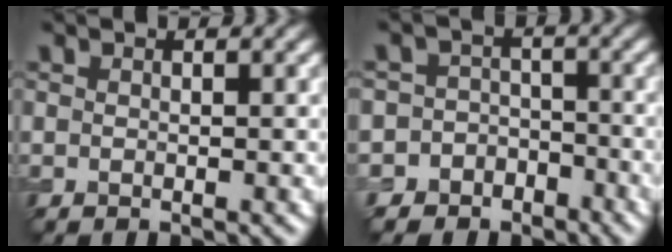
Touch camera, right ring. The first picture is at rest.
{"total": 6.7, "force": [-4.2, 5.1, -0.3], "torque": [0.031, -0.009, -0.086]}